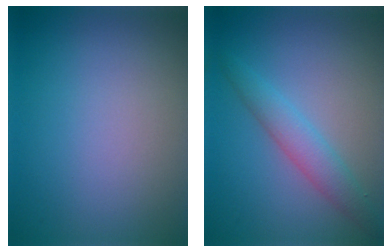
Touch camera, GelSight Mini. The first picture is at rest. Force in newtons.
{"total": 2.8, "press": 2.8, "slide": 0.0}